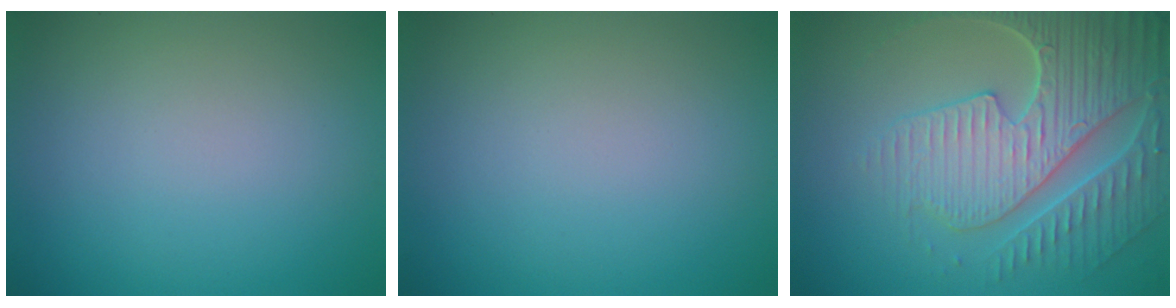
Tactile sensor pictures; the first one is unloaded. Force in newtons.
{"total": 0.0}
{"total": 7.3, "press": 5.8, "slide": 4.5}